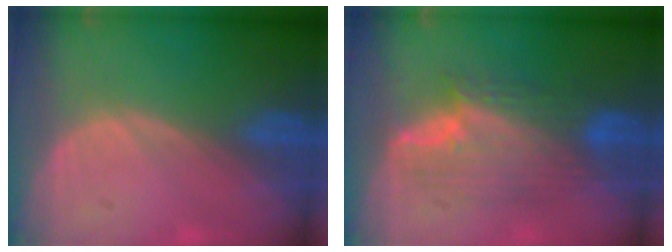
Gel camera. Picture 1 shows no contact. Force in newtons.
{"total": 7.8, "press": 7.8, "slide": 0.2}